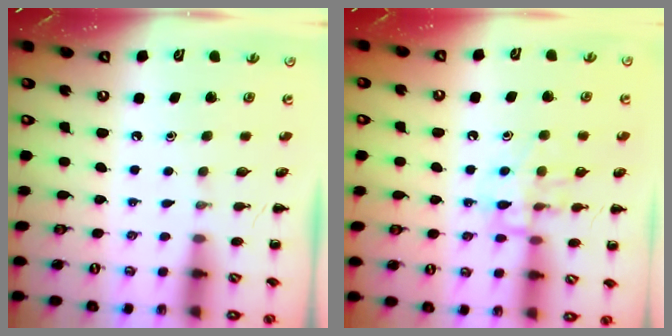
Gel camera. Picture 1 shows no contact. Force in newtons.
{"total": 12.0, "press": 11.9, "slide": 0.9}